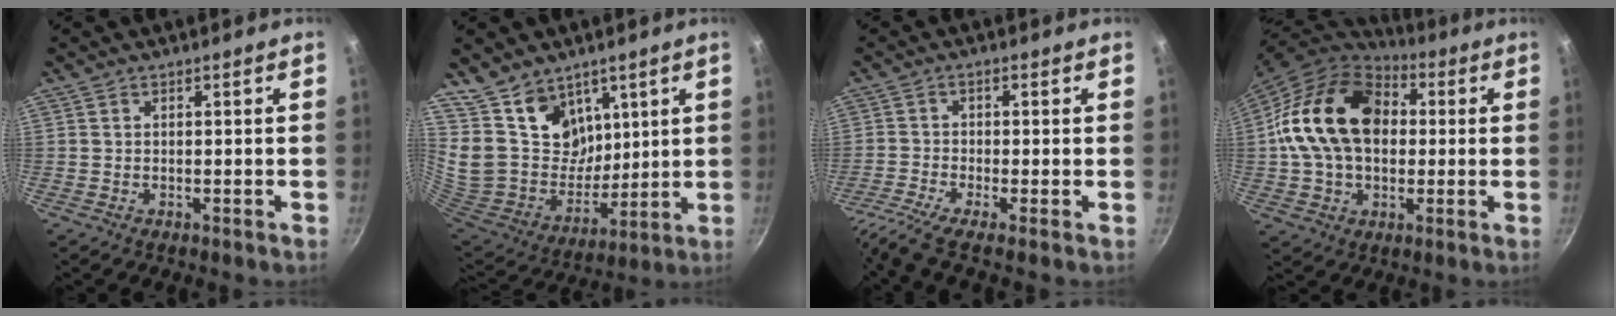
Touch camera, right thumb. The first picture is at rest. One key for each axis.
{"total": 18.0, "fx": 11.0, "fy": 12.0, "fz": 7.5, "tx": -0.105, "ty": -0.086, "tz": 0.219}
{"total": 5.8, "fx": -4.1, "fy": -0.6, "fz": 4.0, "tx": -0.098, "ty": 0.012, "tz": -0.090}
{"total": 21.5, "fx": 1.9, "fy": 15.5, "fz": 14.8, "tx": -0.245, "ty": 0.036, "tz": 0.023}